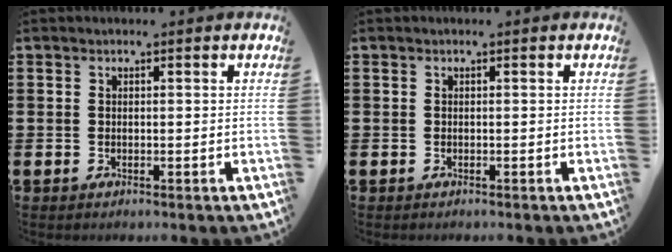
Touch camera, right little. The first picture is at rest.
{"total": 0.0}